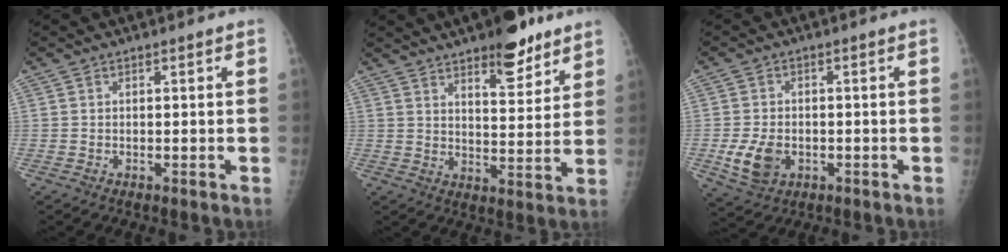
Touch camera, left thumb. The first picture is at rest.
{"total": 11.3, "force": [7.7, 4.0, 7.3], "torque": [-0.077, -0.047, 0.113]}
{"total": 7.0, "force": [-1.7, 5.1, 4.6], "torque": [-0.080, -0.001, -0.023]}